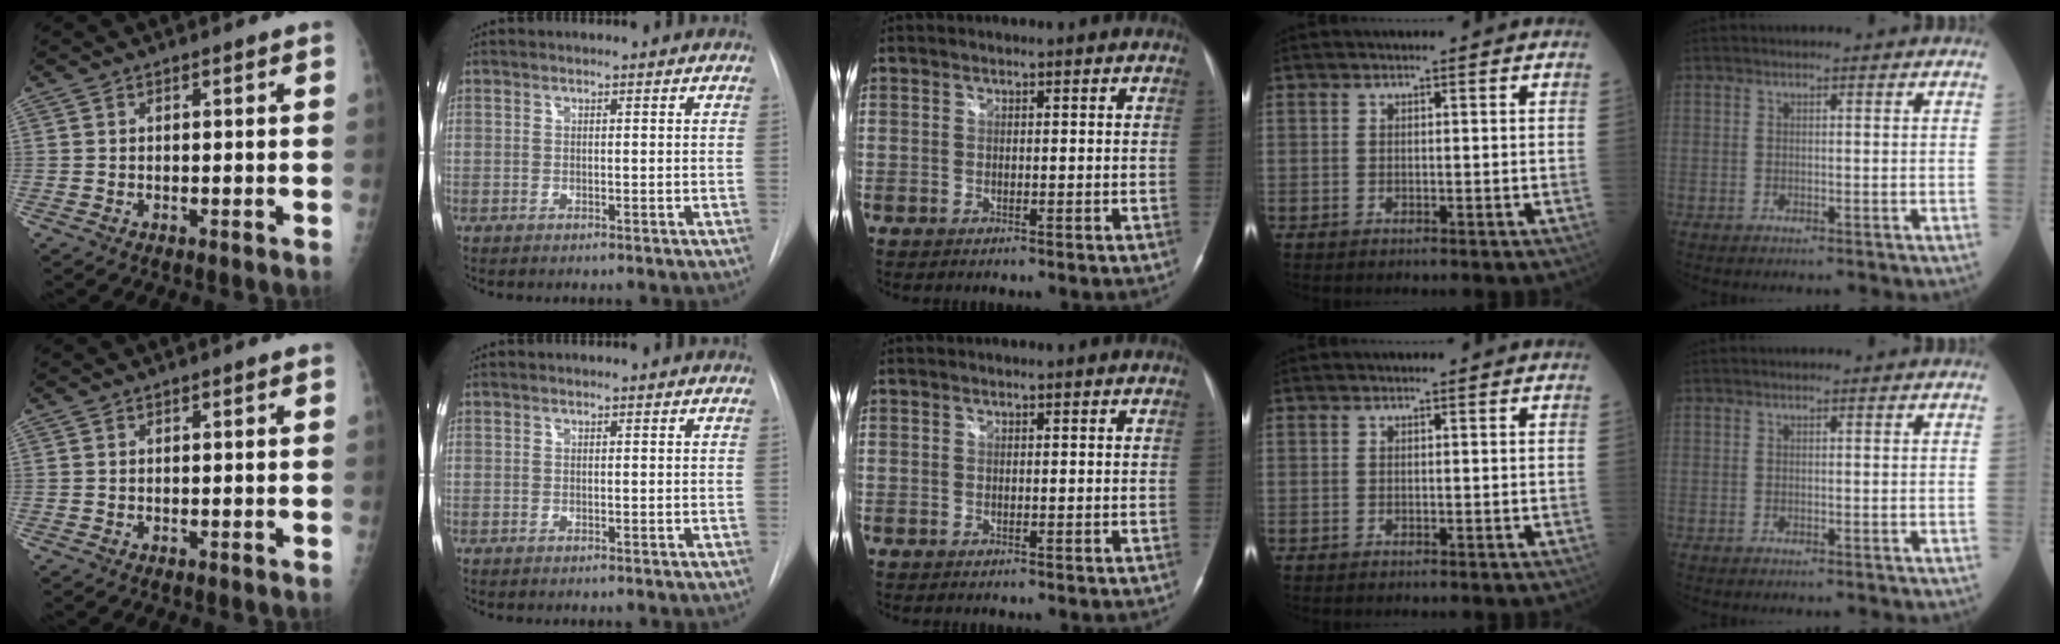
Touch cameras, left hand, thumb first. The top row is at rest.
{}